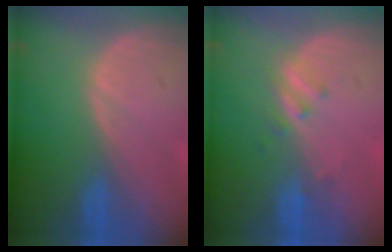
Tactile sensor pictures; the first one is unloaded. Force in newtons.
{"total": 2.5, "press": 2.2, "slide": 1.2}